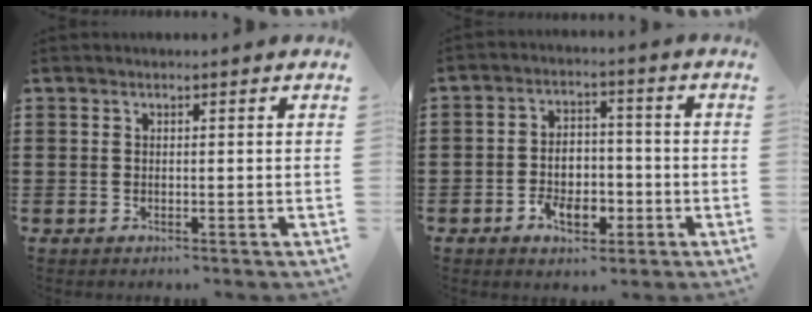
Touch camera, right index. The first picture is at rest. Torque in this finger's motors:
{"motor_torque": [1.22, 0.92, 0.44, 0.12]}